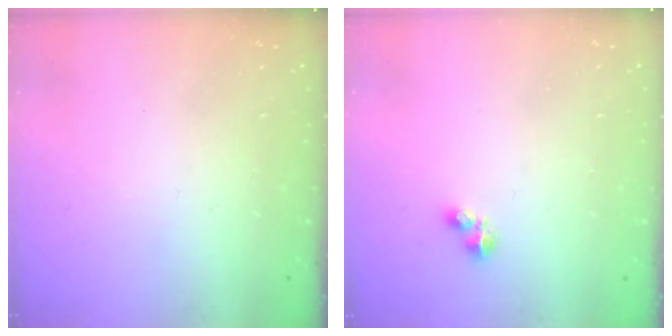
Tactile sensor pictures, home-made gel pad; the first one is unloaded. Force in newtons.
{"total": 2.8, "press": 2.8, "slide": 0.4}